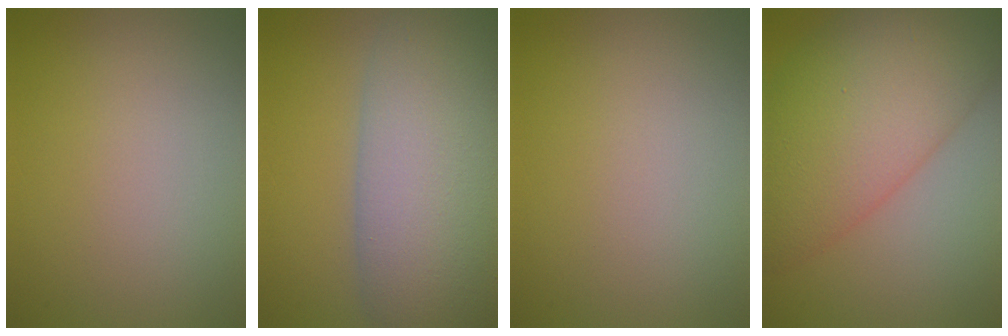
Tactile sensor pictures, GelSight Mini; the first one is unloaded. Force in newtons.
{"total": 11.8, "press": 11.7, "slide": 0.7}
{"total": 0.0}
{"total": 11.5, "press": 11.5, "slide": 0.3}